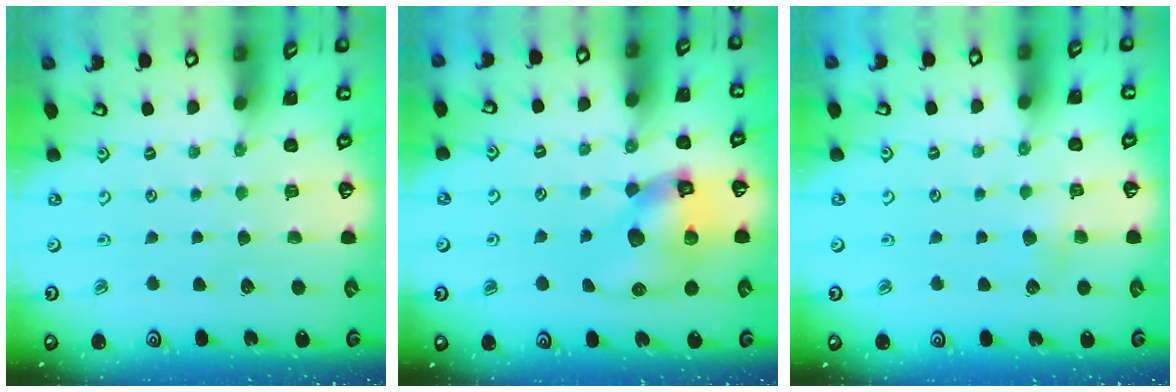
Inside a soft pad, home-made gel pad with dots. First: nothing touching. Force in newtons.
{"total": 13.6, "press": 13.4, "slide": 1.9}
{"total": 2.6, "press": 2.6, "slide": 0.5}